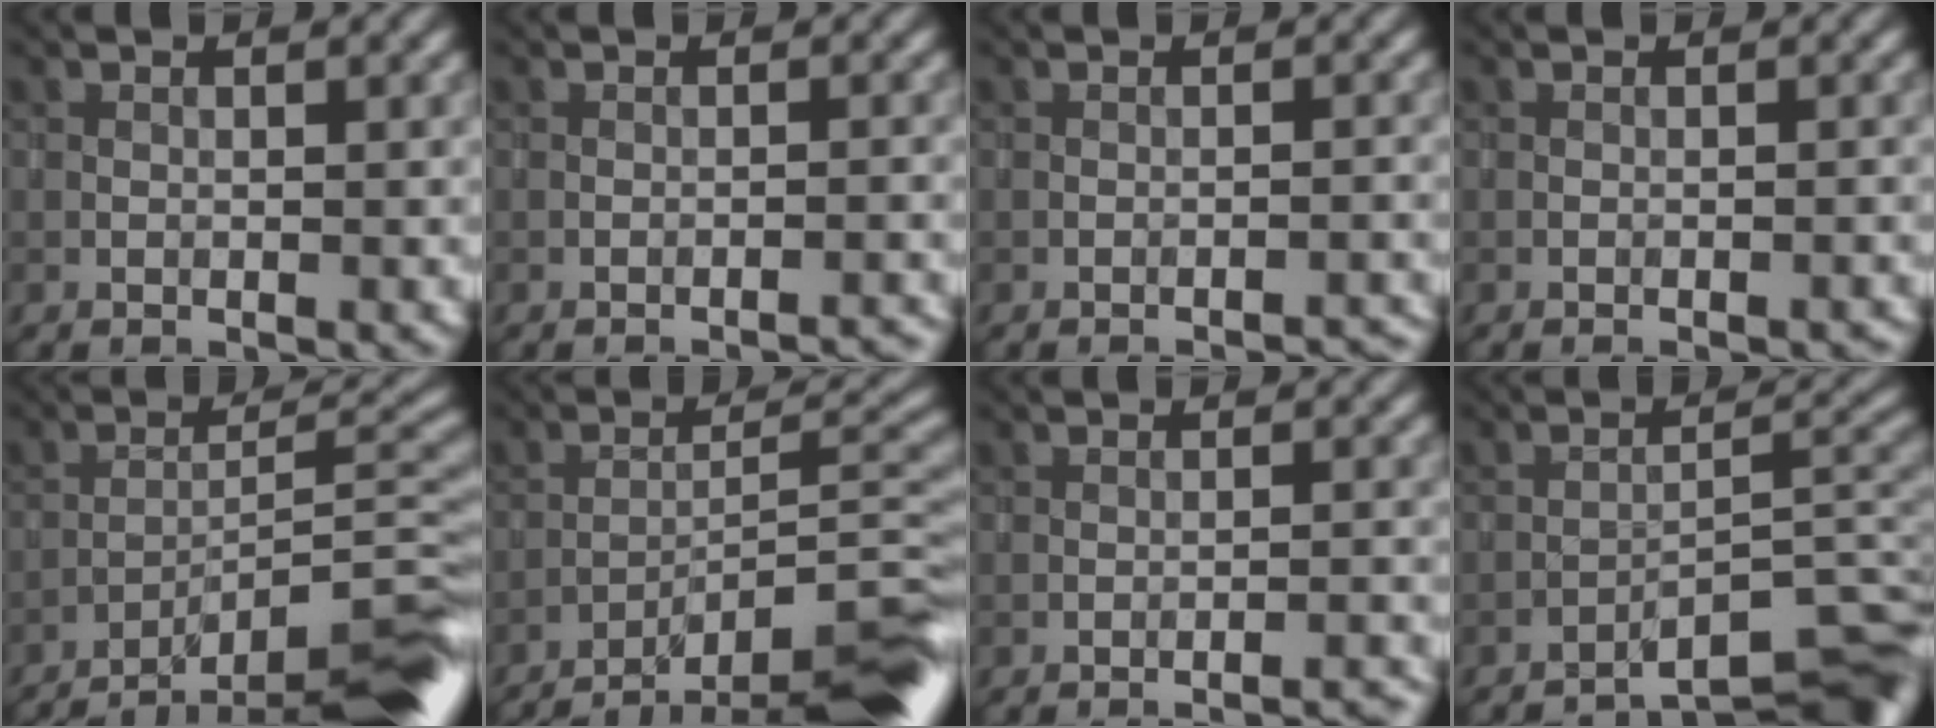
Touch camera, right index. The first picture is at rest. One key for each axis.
{"total": 2.0, "fx": -1.9, "fy": 0.2, "fz": 0.5, "tx": -0.001, "ty": 0.016, "tz": -0.024}
{"total": 2.4, "fx": -2.3, "fy": 0.3, "fz": 0.5, "tx": 0.000, "ty": 0.015, "tz": -0.028}
{"total": 1.1, "fx": -1.0, "fy": 0.1, "fz": 0.3, "tx": -0.006, "ty": 0.006, "tz": -0.011}
{"total": 11.8, "fx": -9.5, "fy": 2.1, "fz": 6.7, "tx": -0.089, "ty": 0.011, "tz": -0.130}
{"total": 11.9, "fx": -9.7, "fy": 2.2, "fz": 6.6, "tx": -0.090, "ty": 0.009, "tz": -0.132}
{"total": 3.1, "fx": -3.0, "fy": 0.3, "fz": 1.0, "tx": -0.003, "ty": 0.017, "tz": -0.036}
{"total": 7.4, "fx": -6.2, "fy": 1.0, "fz": 4.0, "tx": -0.040, "ty": 0.012, "tz": -0.094}